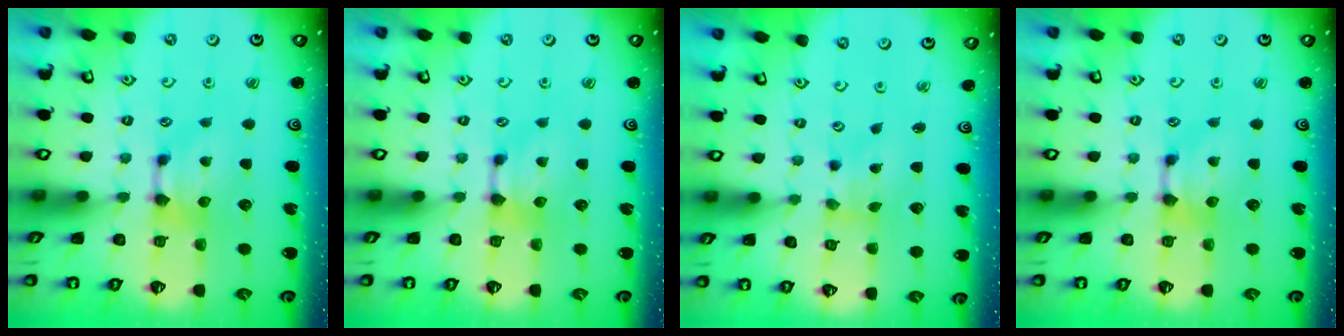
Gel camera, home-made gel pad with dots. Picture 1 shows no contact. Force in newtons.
{"total": 0.6, "press": 0.2, "slide": 0.6}
{"total": 1.8, "press": 1.5, "slide": 1.1}
{"total": 0.0}